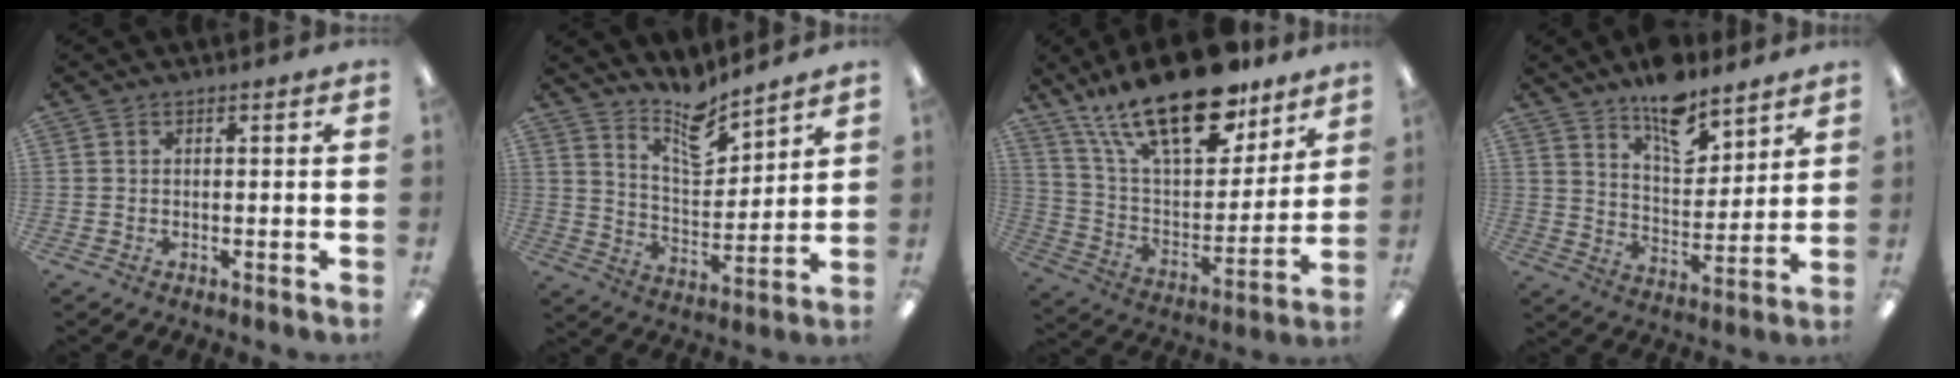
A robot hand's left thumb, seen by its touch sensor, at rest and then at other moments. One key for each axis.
{"total": 11.1, "fx": 9.5, "fy": 3.6, "fz": 4.5, "tx": -0.072, "ty": -0.069, "tz": 0.172}
{"total": 24.5, "fx": 17.6, "fy": 9.2, "fz": 14.4, "tx": -0.264, "ty": -0.110, "tz": 0.298}
{"total": 12.6, "fx": 9.8, "fy": 5.3, "fz": 5.8, "tx": -0.079, "ty": -0.064, "tz": 0.174}